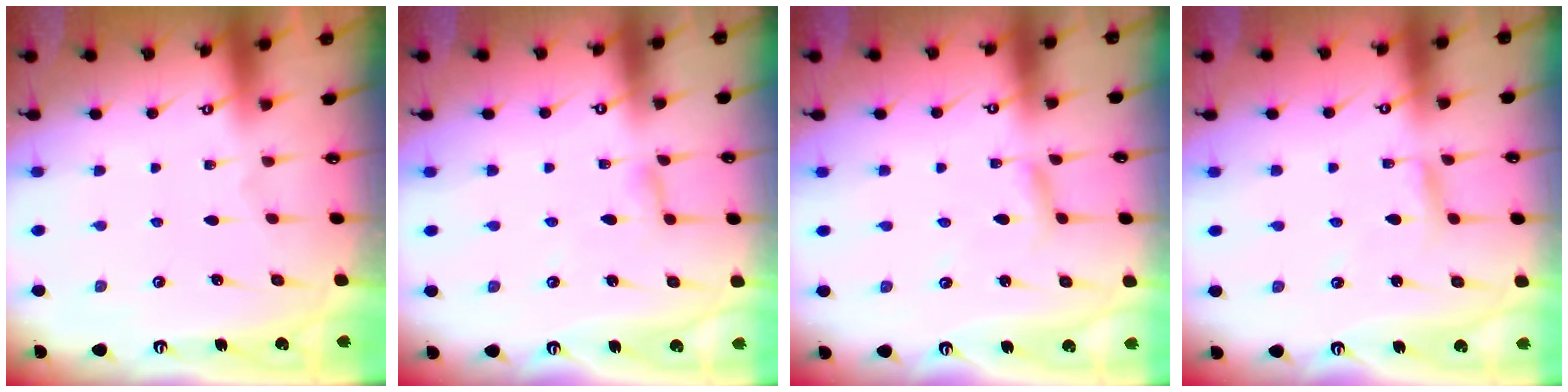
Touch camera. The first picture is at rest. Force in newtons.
{"total": 2.7, "press": 2.6, "slide": 0.2}
{"total": 3.4, "press": 3.4, "slide": 0.4}
{"total": 2.9, "press": 2.9, "slide": 0.2}